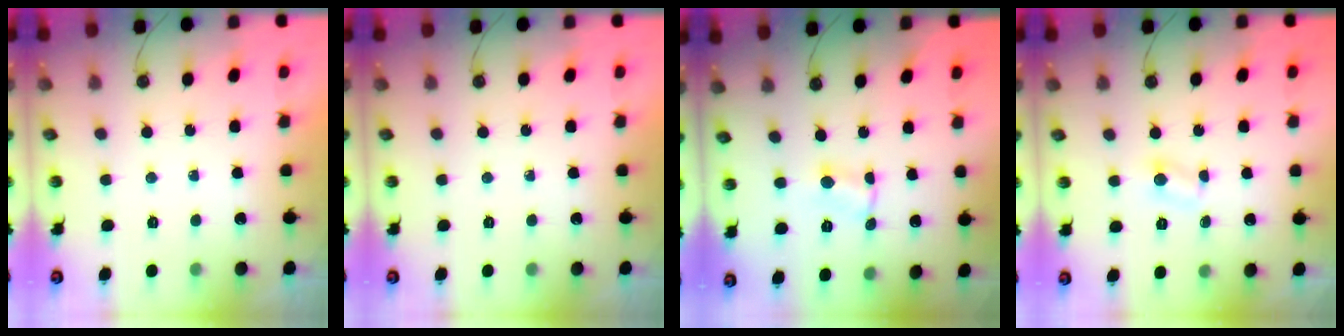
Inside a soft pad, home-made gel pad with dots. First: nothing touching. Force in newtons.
{"total": 0.0}
{"total": 1.2, "press": 1.2, "slide": 0.2}
{"total": 2.5, "press": 2.5, "slide": 0.3}